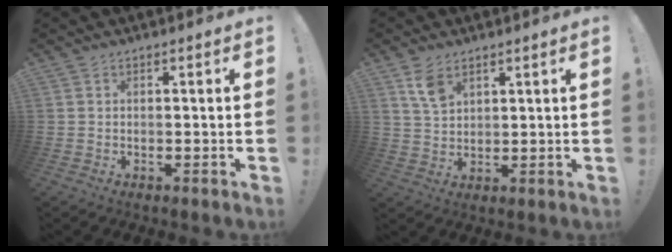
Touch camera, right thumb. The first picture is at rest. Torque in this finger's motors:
{"motor_torque": [0.70, 1.32, 0.14, 0.35, -0.01]}